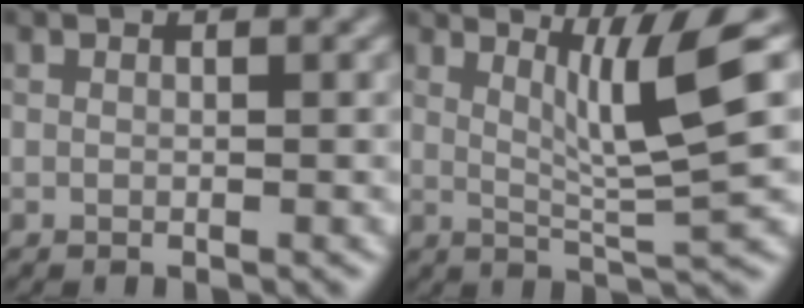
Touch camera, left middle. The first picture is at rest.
{"total": 5.8, "force": [2.2, 0.5, 5.3], "torque": [-0.093, 0.000, 0.040]}